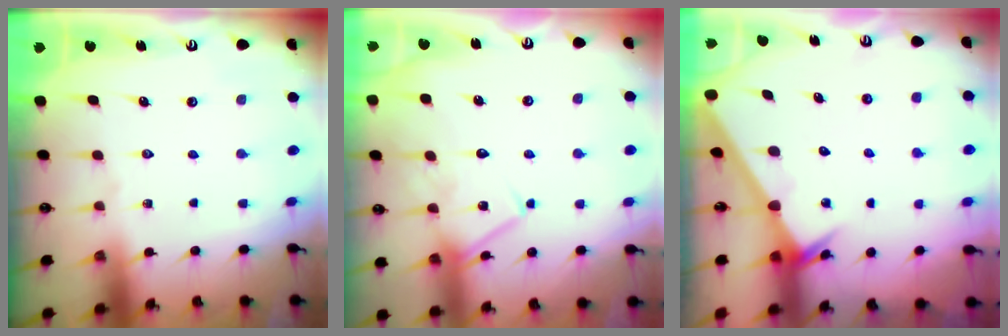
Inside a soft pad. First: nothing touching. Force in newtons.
{"total": 11.9, "press": 11.8, "slide": 0.6}
{"total": 2.7, "press": 2.7, "slide": 0.1}